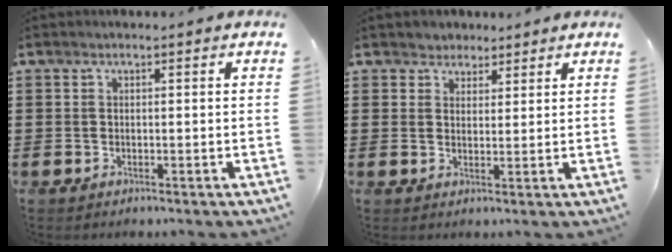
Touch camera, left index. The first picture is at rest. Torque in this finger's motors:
{"motor_torque": [1.86, 0.28, 0.10, 0.00]}